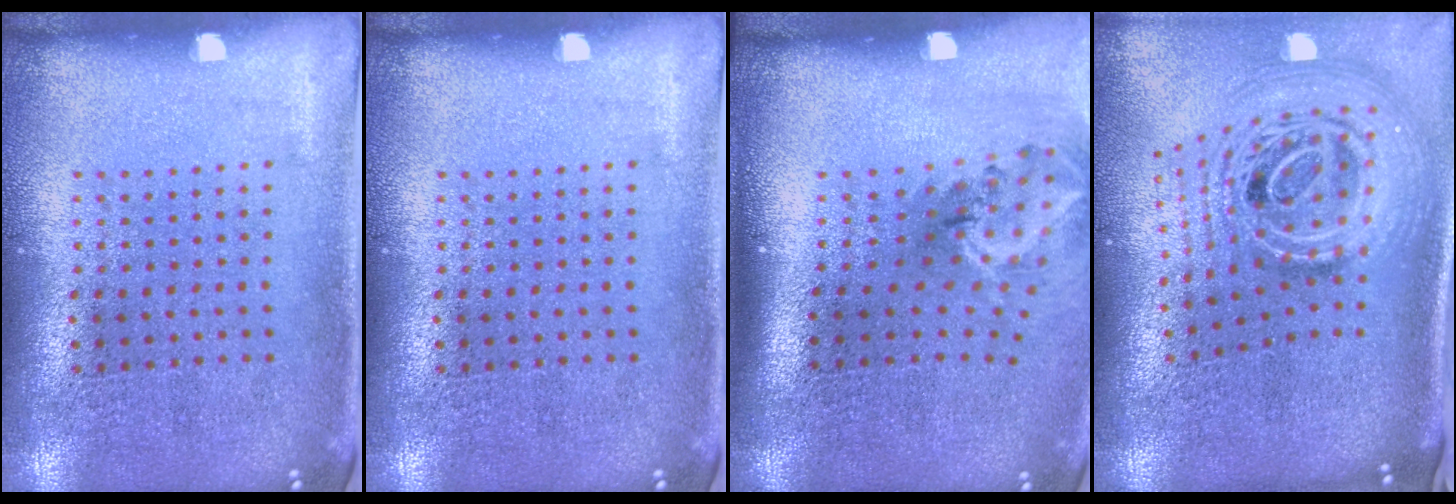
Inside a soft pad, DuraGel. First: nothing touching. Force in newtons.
{"total": 0.0}
{"total": 2.0, "press": 1.3, "slide": 1.5}
{"total": 3.0, "press": 2.0, "slide": 2.2}